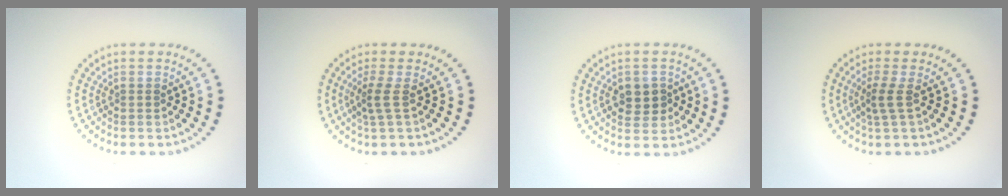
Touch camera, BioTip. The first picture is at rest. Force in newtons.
{"total": 2.0, "press": 1.3, "slide": 1.4}
{"total": 2.3, "press": 2.2, "slide": 0.7}
{"total": 1.8, "press": 1.2, "slide": 1.4}